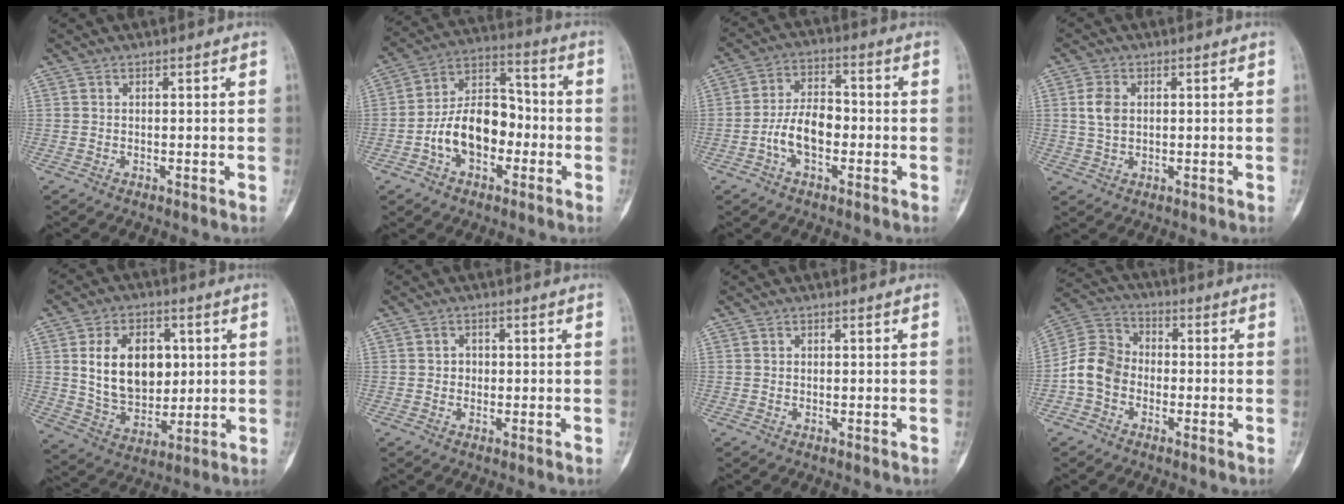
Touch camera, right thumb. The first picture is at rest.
{"total": 14.0, "force": [-3.6, 9.1, 9.9], "torque": [-0.146, 0.050, -0.071]}
{"total": 8.6, "force": [-2.3, 5.0, 6.6], "torque": [-0.112, 0.028, -0.051]}
{"total": 4.6, "force": [0.9, 3.1, 3.2], "torque": [-0.062, -0.001, 0.019]}
{"total": 15.5, "force": [2.9, 10.6, 10.9], "torque": [-0.133, -0.014, 0.061]}
{"total": 1.9, "force": [0.0, 1.8, 0.7], "torque": [0.006, 0.005, -0.002]}
{"total": 0.6, "force": [0.1, 0.5, 0.2], "torque": [0.003, 0.002, 0.001]}
{"total": 9.2, "force": [-2.2, 7.4, 4.9], "torque": [-0.084, 0.034, -0.054]}